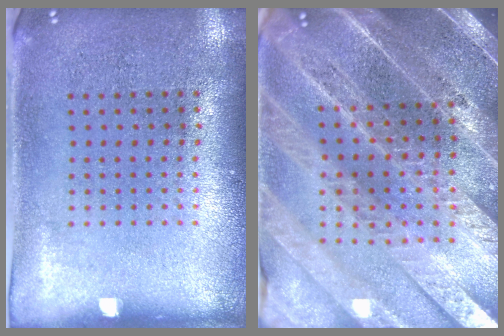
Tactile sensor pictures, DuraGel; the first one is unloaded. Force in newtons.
{"total": 5.0, "press": 4.3, "slide": 2.5}